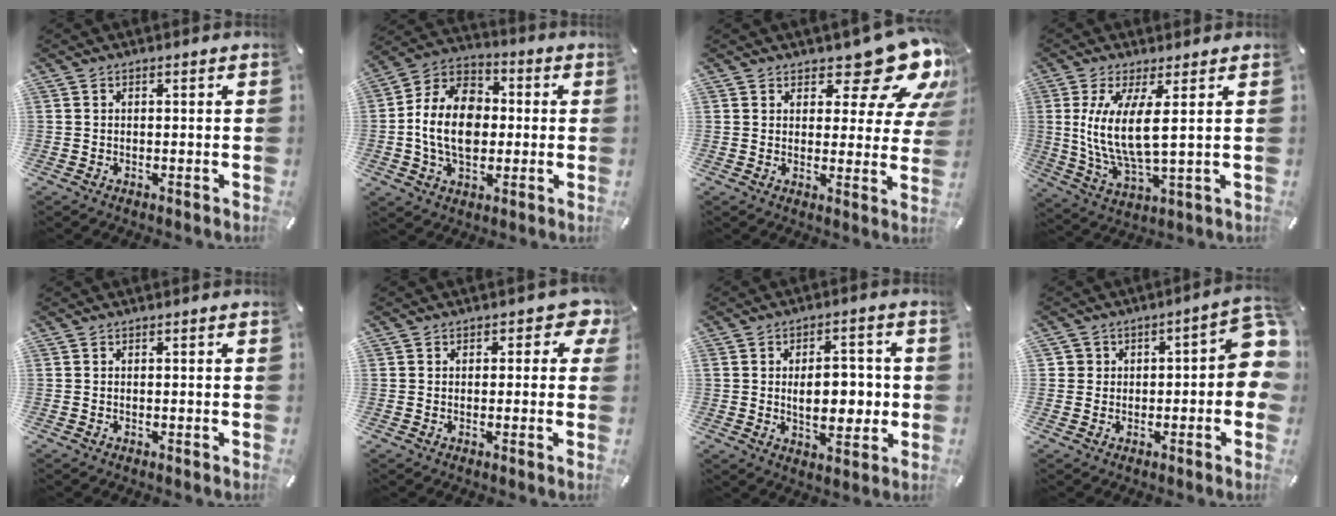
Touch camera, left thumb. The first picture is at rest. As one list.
[{"total": 14.2, "force": [-1.3, 10.6, 9.4], "torque": [-0.210, 0.017, -0.025]}, {"total": 14.6, "force": [9.7, 6.2, 8.9], "torque": [-0.103, -0.078, 0.160]}, {"total": 11.4, "force": [2.4, 3.2, 10.6], "torque": [-0.241, -0.017, 0.039]}, {"total": 0.0}, {"total": 4.2, "force": [1.4, 2.9, 2.7], "torque": [-0.023, -0.004, 0.019]}, {"total": 10.1, "force": [-0.1, 6.0, 8.1], "torque": [-0.112, 0.001, -0.006]}, {"total": 8.5, "force": [-0.1, 5.1, 6.8], "torque": [-0.070, -0.002, -0.003]}]